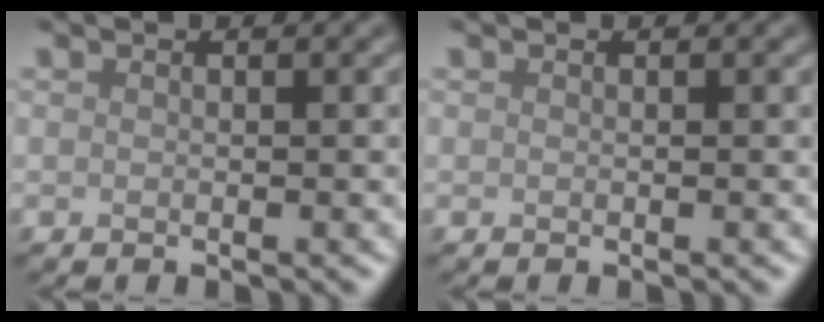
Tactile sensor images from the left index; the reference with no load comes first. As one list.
[{"total": 0.0}]